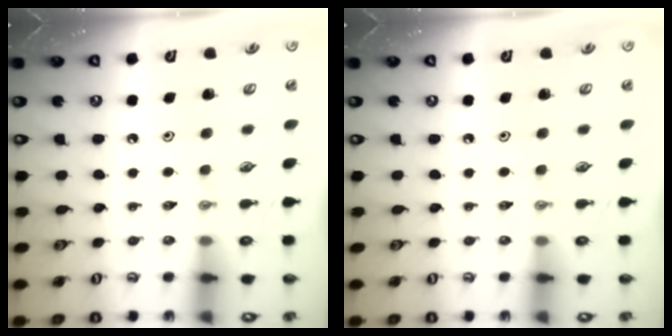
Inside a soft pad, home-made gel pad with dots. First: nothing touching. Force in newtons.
{"total": 0.0}